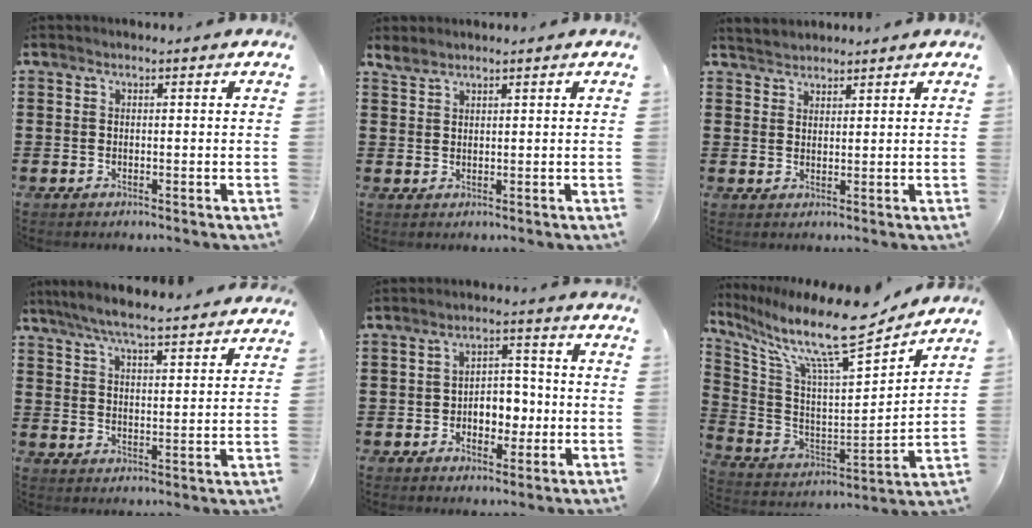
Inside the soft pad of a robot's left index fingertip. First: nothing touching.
{"total": 2.0, "force": [1.8, 0.6, 0.7], "torque": [-0.018, 0.000, 0.036]}
{"total": 2.1, "force": [2.0, 0.5, -0.3], "torque": [-0.002, 0.002, 0.040]}
{"total": 6.2, "force": [5.7, 0.0, 2.4], "torque": [-0.067, -0.029, 0.100]}
{"total": 5.2, "force": [-1.2, 3.6, 3.5], "torque": [-0.056, 0.004, -0.029]}
{"total": 13.5, "force": [11.0, 1.0, 7.7], "torque": [-0.181, -0.079, 0.180]}